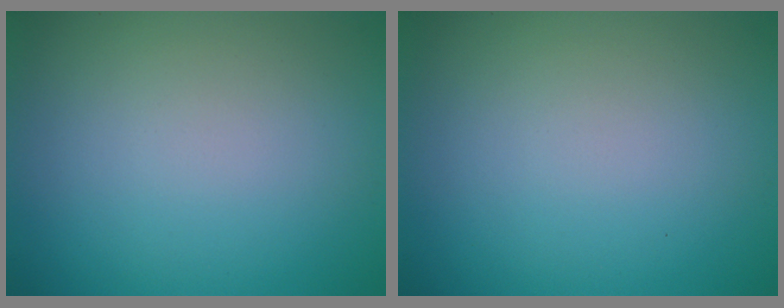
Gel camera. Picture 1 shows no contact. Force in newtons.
{"total": 0.0}